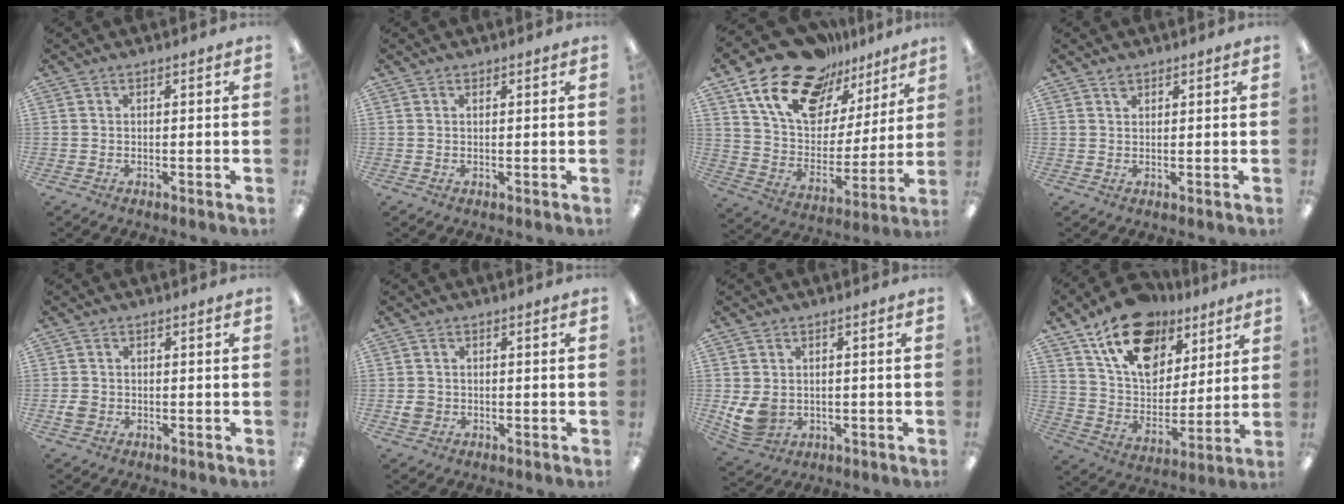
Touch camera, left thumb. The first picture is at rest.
{"total": 0.5, "force": [0.4, 0.3, 0.2], "torque": [-0.003, 0.003, 0.007]}
{"total": 20.9, "force": [14.7, 11.6, 9.3], "torque": [-0.173, -0.086, 0.266]}
{"total": 1.4, "force": [1.1, 0.8, 0.4], "torque": [-0.002, -0.005, 0.020]}
{"total": 2.4, "force": [-0.6, 2.1, 1.0], "torque": [-0.016, 0.004, -0.012]}
{"total": 2.5, "force": [-0.4, 2.3, 0.8], "torque": [-0.006, 0.000, -0.010]}
{"total": 6.9, "force": [0.1, 5.6, 3.9], "torque": [-0.089, 0.003, 0.007]}
{"total": 19.2, "force": [11.6, 12.0, 9.5], "torque": [-0.159, -0.052, 0.210]}